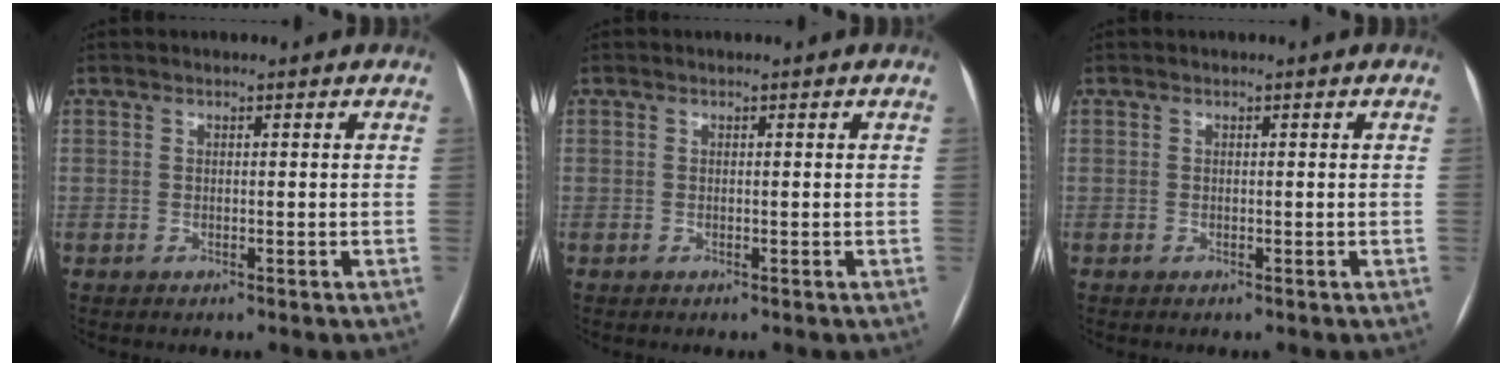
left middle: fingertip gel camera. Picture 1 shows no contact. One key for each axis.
{"total": 0.0}
{"total": 0.0}